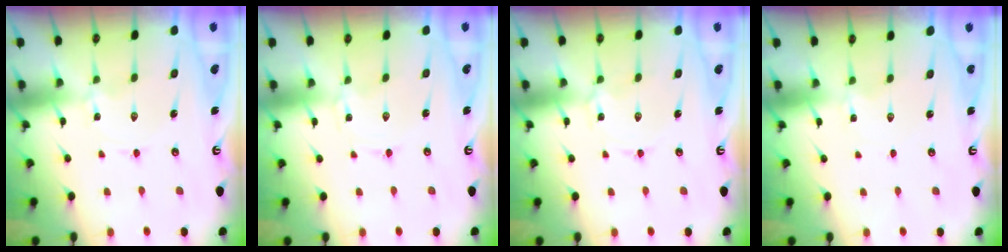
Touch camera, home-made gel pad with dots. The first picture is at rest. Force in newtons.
{"total": 0.0}
{"total": 2.3, "press": 2.3, "slide": 0.4}
{"total": 1.1, "press": 1.1, "slide": 0.2}